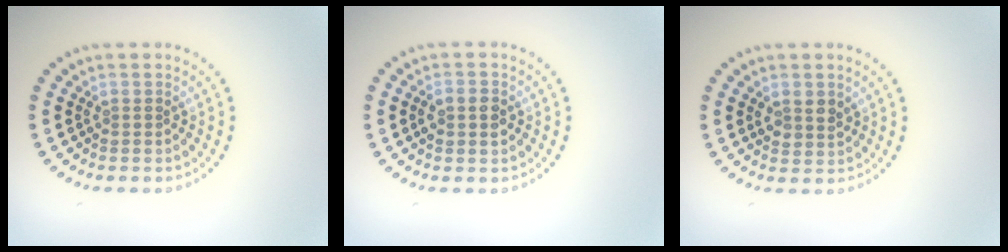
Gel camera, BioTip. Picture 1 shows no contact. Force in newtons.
{"total": 2.6, "press": 2.6, "slide": 0.1}
{"total": 1.8, "press": 1.7, "slide": 0.6}